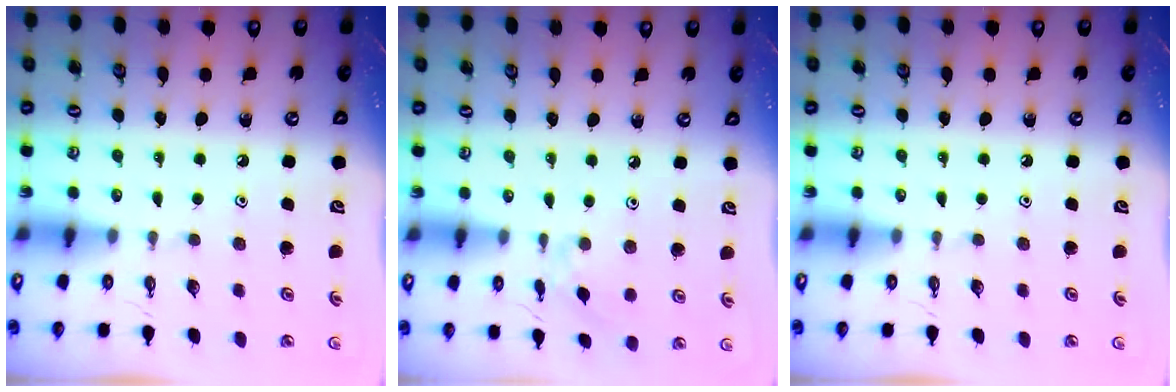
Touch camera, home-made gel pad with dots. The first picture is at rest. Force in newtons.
{"total": 1.2, "press": 1.1, "slide": 0.4}
{"total": 0.0}